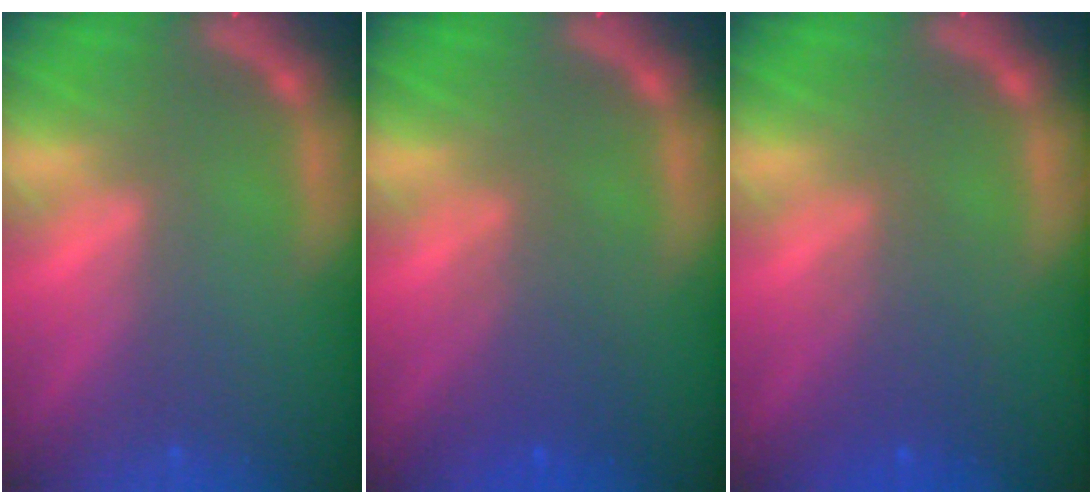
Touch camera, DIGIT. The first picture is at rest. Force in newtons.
{"total": 3.1}
{"total": 3.0}